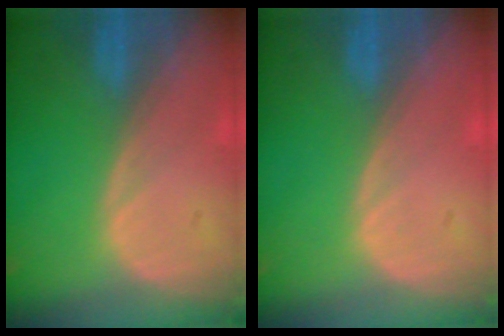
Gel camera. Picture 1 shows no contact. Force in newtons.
{"total": 0.5, "press": 0.1, "slide": 0.5}